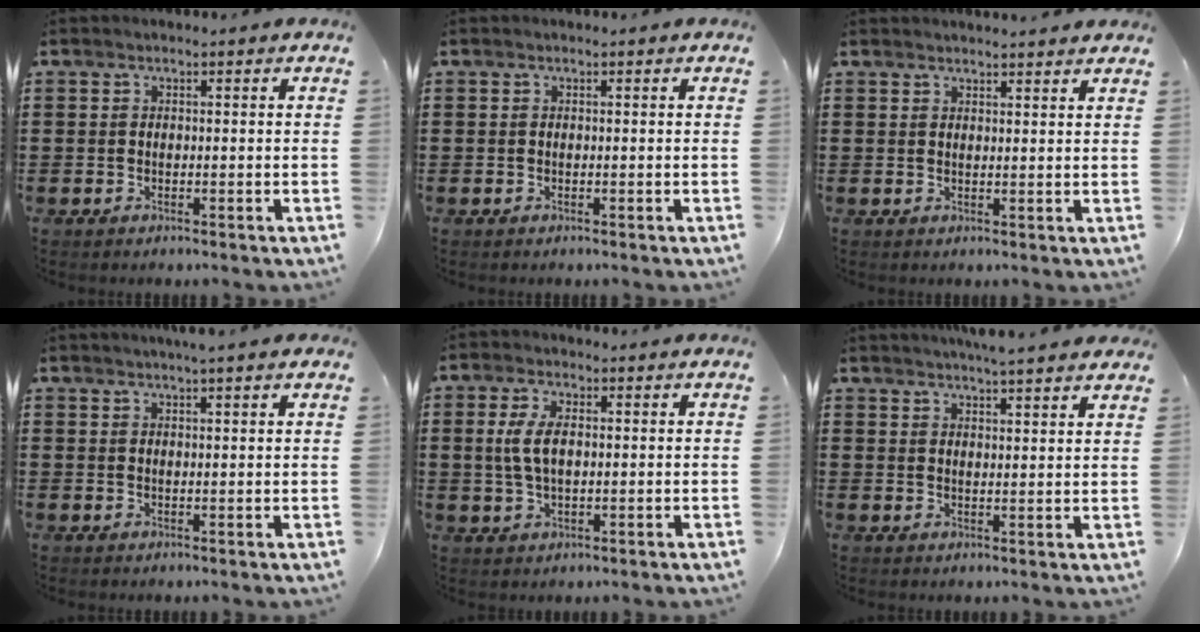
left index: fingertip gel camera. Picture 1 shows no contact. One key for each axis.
{"total": 0.0}
{"total": 1.9, "fx": 1.9, "fy": -0.2, "fz": 0.2, "tx": -0.008, "ty": -0.002, "tz": 0.038}
{"total": 2.2, "fx": 1.8, "fy": -0.2, "fz": 1.3, "tx": -0.028, "ty": 0.001, "tz": 0.034}
{"total": 5.2, "fx": 0.7, "fy": 2.4, "fz": 4.5, "tx": -0.115, "ty": 0.001, "tz": 0.004}
{"total": 3.9, "fx": 3.7, "fy": -0.3, "fz": 1.1, "tx": -0.031, "ty": -0.010, "tz": 0.067}